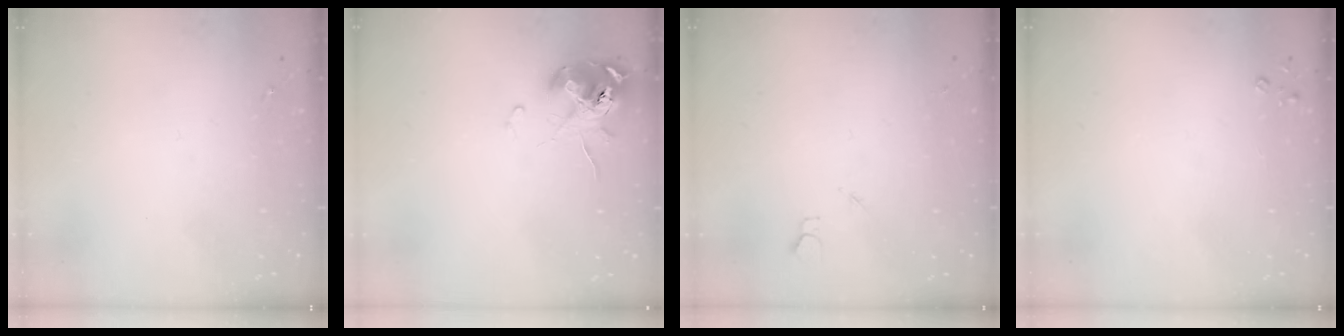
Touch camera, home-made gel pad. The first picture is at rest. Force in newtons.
{"total": 10.8, "press": 10.7, "slide": 1.2}
{"total": 2.7, "press": 2.6, "slide": 0.3}
{"total": 2.6, "press": 2.6, "slide": 0.3}